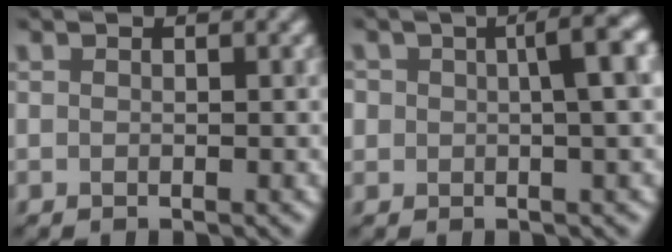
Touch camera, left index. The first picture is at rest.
{"total": 4.5, "force": [0.9, 1.7, 4.0], "torque": [-0.053, 0.013, 0.010]}